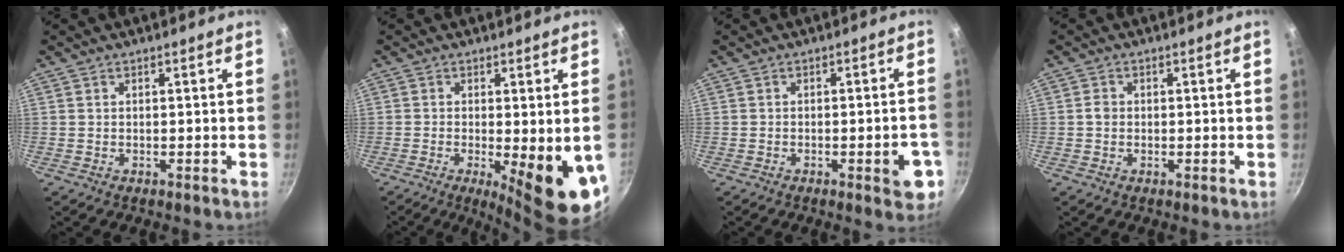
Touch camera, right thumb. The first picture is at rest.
{"total": 12.1, "force": [-2.8, 2.9, 11.4], "torque": [-0.142, -0.015, -0.031]}
{"total": 6.1, "force": [-2.3, 2.0, 5.3], "torque": [-0.049, 0.011, -0.028]}
{"total": 1.5, "force": [-0.1, 1.3, 0.8], "torque": [-0.010, 0.007, -0.003]}